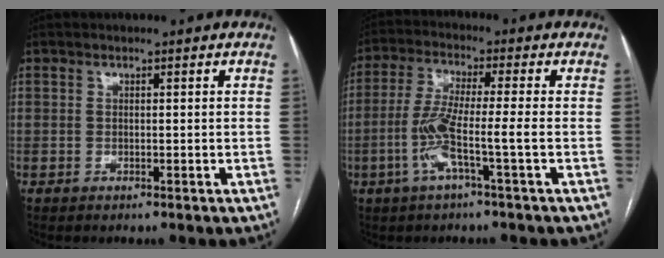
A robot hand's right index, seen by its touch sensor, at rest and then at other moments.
{"total": 7.8, "force": [-2.4, -0.4, 7.4], "torque": [-0.152, 0.004, -0.050]}